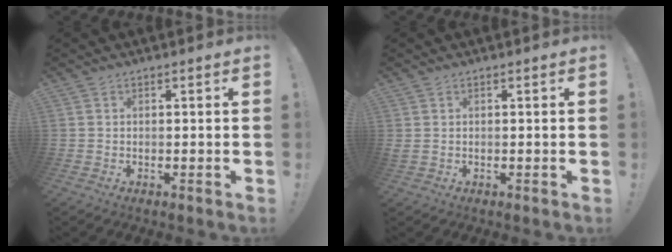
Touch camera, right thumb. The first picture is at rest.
{"total": 0.7, "force": [0.4, 0.1, 0.5], "torque": [-0.013, 0.000, 0.008]}